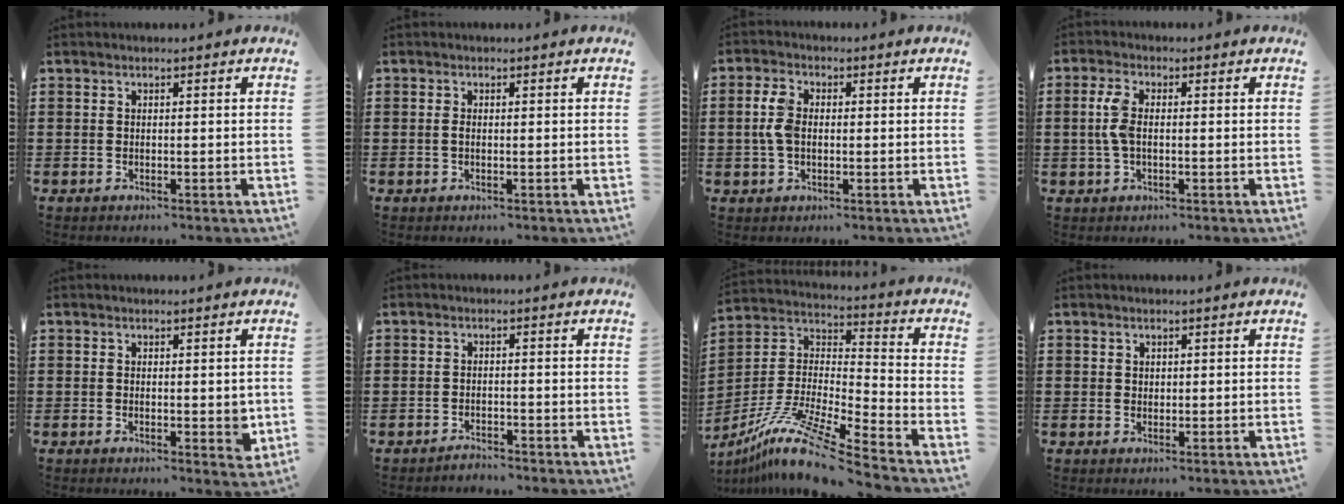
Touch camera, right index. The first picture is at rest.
{"total": 0.8, "force": [-0.1, 0.3, 0.8], "torque": [-0.024, -0.004, -0.004]}
{"total": 4.5, "force": [0.2, 2.8, 3.5], "torque": [-0.088, 0.006, -0.003]}
{"total": 4.5, "force": [0.1, 2.2, 3.9], "torque": [-0.102, 0.000, -0.007]}
{"total": 2.1, "force": [0.1, 0.9, 1.9], "torque": [-0.027, 0.002, -0.001]}
{"total": 1.6, "force": [-1.6, 0.2, -0.1], "torque": [-0.003, 0.006, -0.036]}
{"total": 11.9, "force": [-9.6, 0.0, 7.0], "torque": [-0.145, -0.001, -0.191]}
{"total": 0.9, "force": [0.6, 0.7, 0.2], "torque": [-0.006, 0.003, 0.011]}